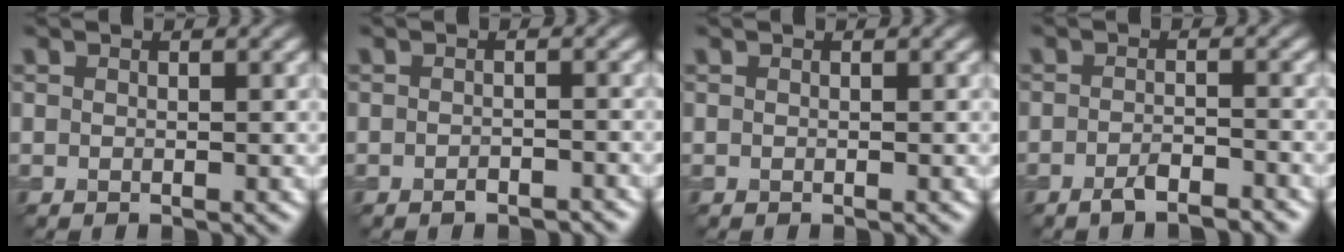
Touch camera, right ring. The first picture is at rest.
{"total": 1.5, "force": [-1.2, 0.6, 0.7], "torque": [-0.011, 0.000, -0.020]}
{"total": 0.0}
{"total": 2.4, "force": [-1.9, 0.5, 1.4], "torque": [-0.023, 0.001, -0.038]}